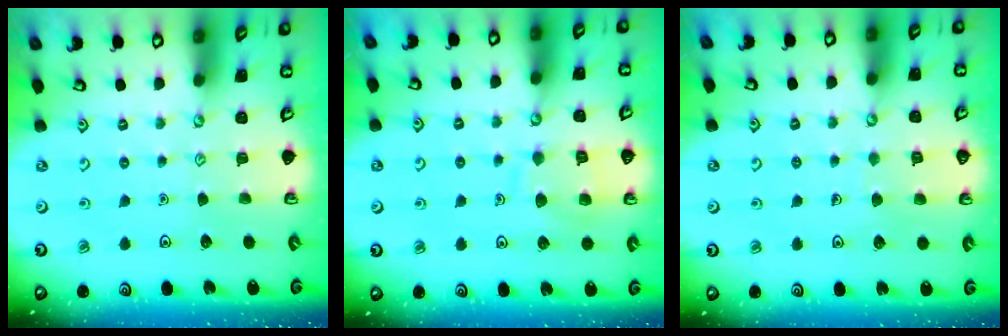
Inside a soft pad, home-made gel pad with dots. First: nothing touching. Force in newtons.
{"total": 9.7, "press": 9.7, "slide": 0.9}
{"total": 4.0, "press": 4.0, "slide": 0.3}